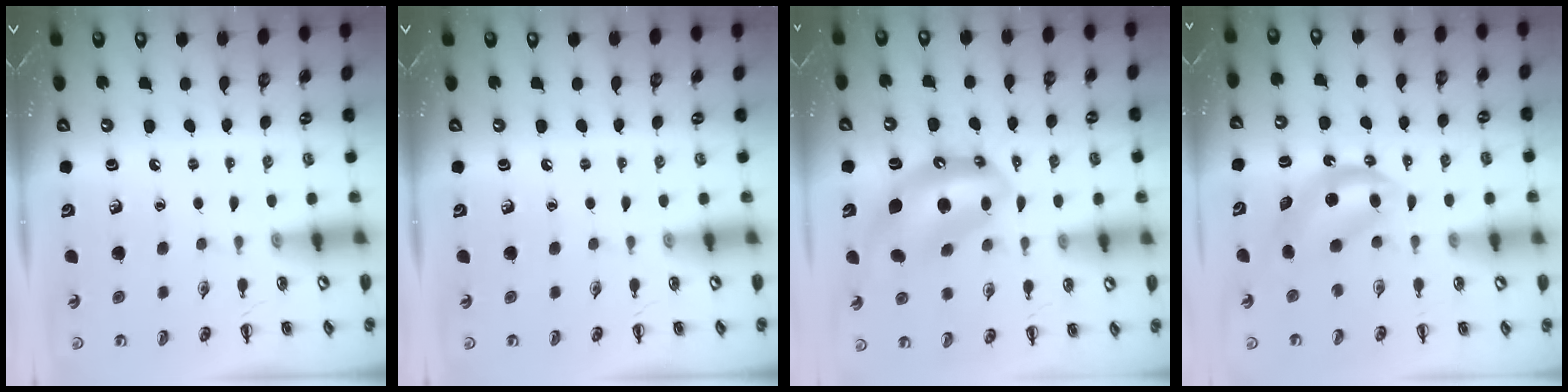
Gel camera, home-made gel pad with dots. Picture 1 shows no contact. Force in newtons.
{"total": 0.0}
{"total": 12.2, "press": 11.8, "slide": 3.3}
{"total": 6.3, "press": 6.2, "slide": 1.0}